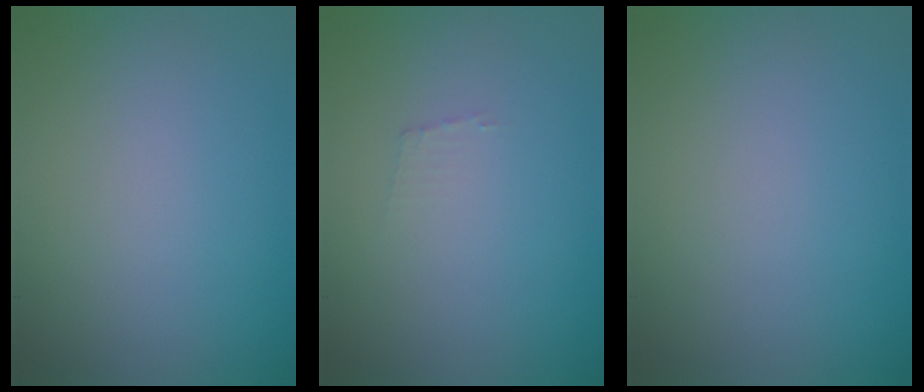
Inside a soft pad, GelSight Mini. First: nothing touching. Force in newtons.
{"total": 0.7, "press": 0.7, "slide": 0.1}
{"total": 0.0}